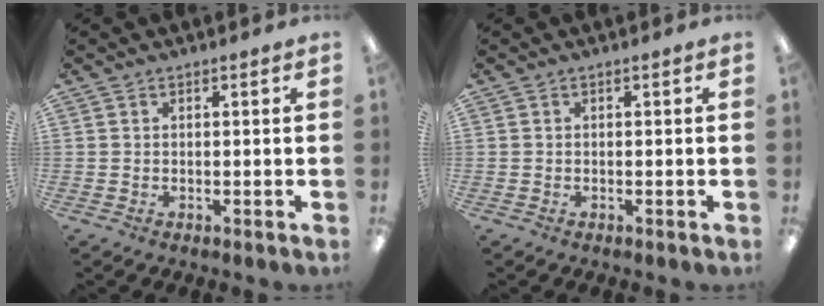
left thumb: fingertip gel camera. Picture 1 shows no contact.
{"total": 0.0}